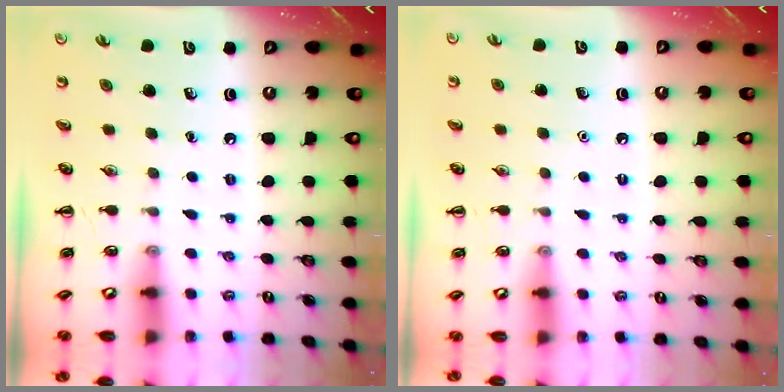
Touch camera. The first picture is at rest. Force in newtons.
{"total": 1.6, "press": 1.6, "slide": 0.1}